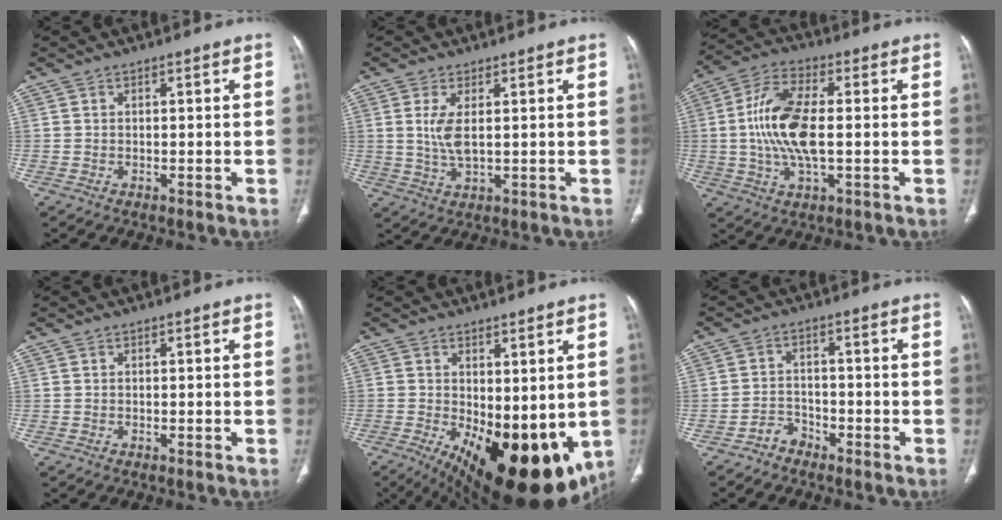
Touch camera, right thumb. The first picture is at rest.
{"total": 4.7, "force": [0.9, 1.6, 4.4], "torque": [-0.103, -0.015, 0.024]}
{"total": 13.4, "force": [-0.2, 5.6, 12.2], "torque": [-0.259, 0.009, -0.008]}
{"total": 0.0}
{"total": 21.6, "force": [-4.7, 10.2, 18.4], "torque": [-0.231, -0.037, -0.040]}
{"total": 2.9, "force": [-2.3, 1.8, 0.2], "torque": [0.003, 0.020, -0.044]}